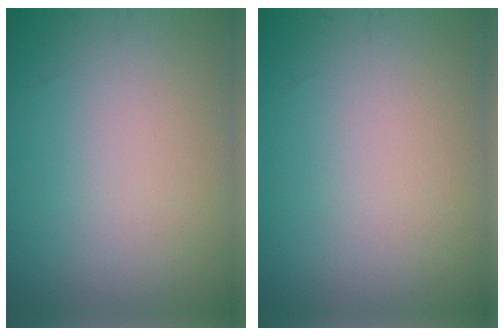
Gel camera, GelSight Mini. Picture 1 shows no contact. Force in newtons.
{"total": 0.0}